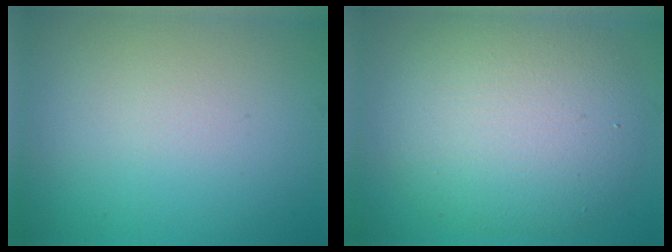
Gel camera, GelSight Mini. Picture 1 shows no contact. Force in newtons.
{"total": 7.9, "press": 7.9, "slide": 0.6}